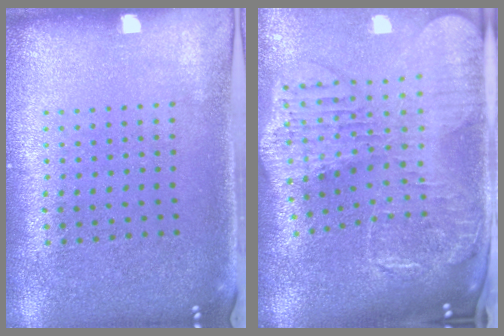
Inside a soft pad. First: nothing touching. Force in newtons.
{"total": 3.3, "press": 2.6, "slide": 2.0}